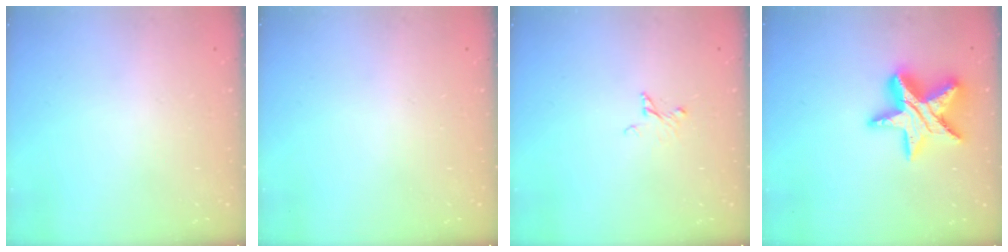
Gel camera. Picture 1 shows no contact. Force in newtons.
{"total": 0.0}
{"total": 2.8, "press": 2.7, "slide": 0.3}
{"total": 16.8, "press": 16.8, "slide": 1.1}